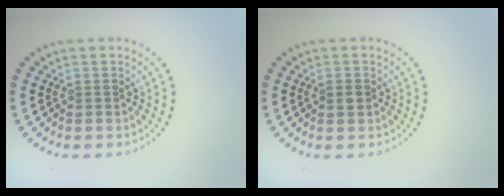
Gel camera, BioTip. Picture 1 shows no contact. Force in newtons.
{"total": 1.2, "press": 1.2, "slide": 0.0}